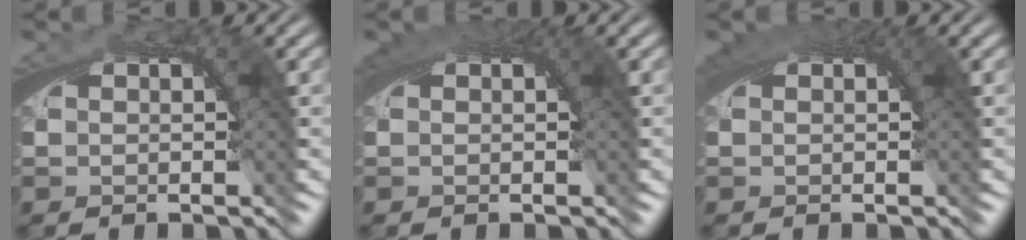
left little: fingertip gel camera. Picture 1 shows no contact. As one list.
[{"total": 1.6, "force": [0.4, 1.0, 1.2], "torque": [-0.020, -0.005, 0.008]}, {"total": 1.7, "force": [0.5, 1.0, 1.3], "torque": [-0.021, -0.004, 0.009]}]